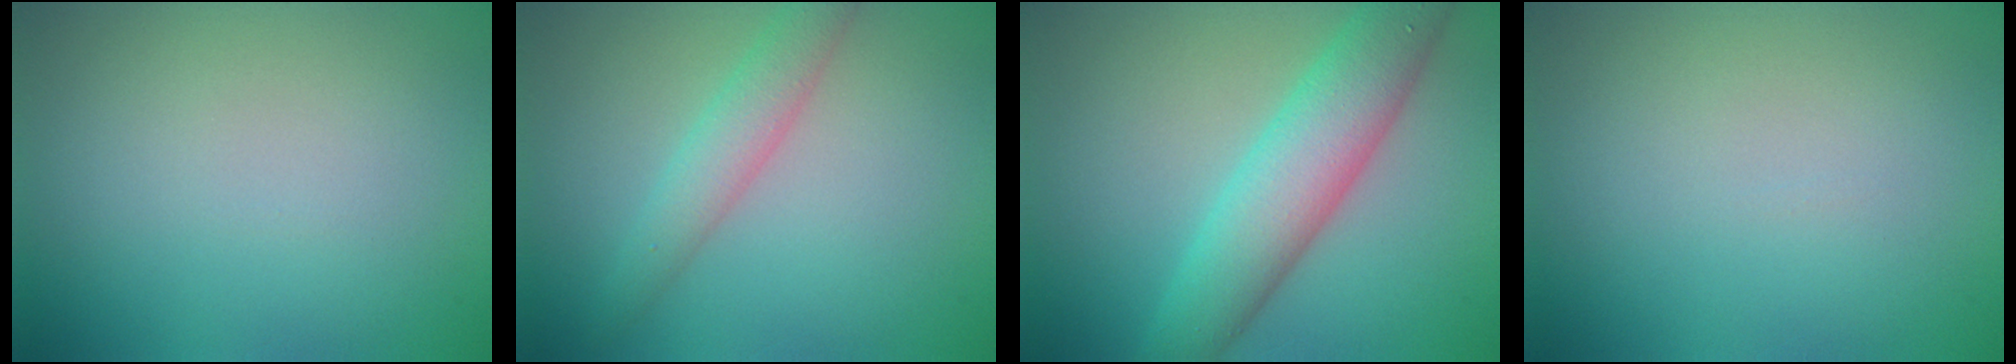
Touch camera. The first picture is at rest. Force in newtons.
{"total": 2.9, "press": 2.9, "slide": 0.1}
{"total": 6.6, "press": 6.6, "slide": 0.1}
{"total": 0.0}